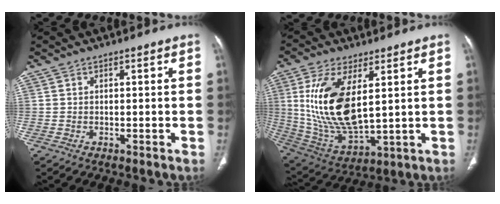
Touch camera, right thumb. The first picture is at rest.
{"total": 18.0, "force": [4.0, 8.0, 15.6], "torque": [-0.314, -0.025, 0.093]}